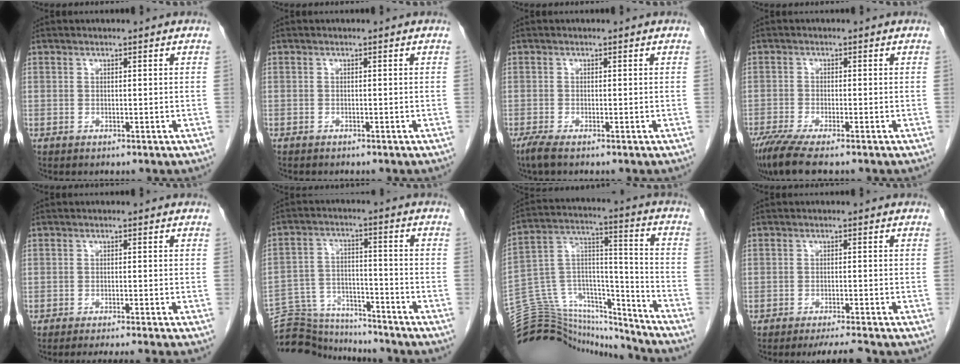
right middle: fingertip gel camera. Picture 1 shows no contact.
{"total": 0.8, "force": [-0.7, 0.2, 0.3], "torque": [-0.008, -0.001, -0.010]}
{"total": 1.7, "force": [-1.3, 0.0, 1.2], "torque": [-0.034, -0.009, -0.030]}
{"total": 6.8, "force": [-5.3, 0.4, 4.2], "torque": [-0.071, -0.018, -0.092]}
{"total": 6.6, "force": [-6.0, -1.2, 2.6], "torque": [-0.015, -0.016, -0.084]}
{"total": 13.9, "force": [-13.6, 2.1, 1.5], "torque": [-0.028, 0.031, -0.215]}
{"total": 25.6, "force": [-24.3, 5.7, 5.4], "torque": [-0.145, 0.038, -0.383]}
{"total": 4.2, "force": [-3.8, -0.7, 1.5], "torque": [-0.022, -0.016, -0.060]}